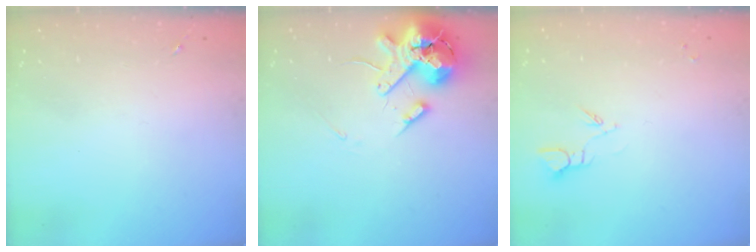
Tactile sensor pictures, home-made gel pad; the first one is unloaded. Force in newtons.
{"total": 14.6, "press": 14.4, "slide": 2.4}
{"total": 3.3, "press": 3.3, "slide": 0.4}